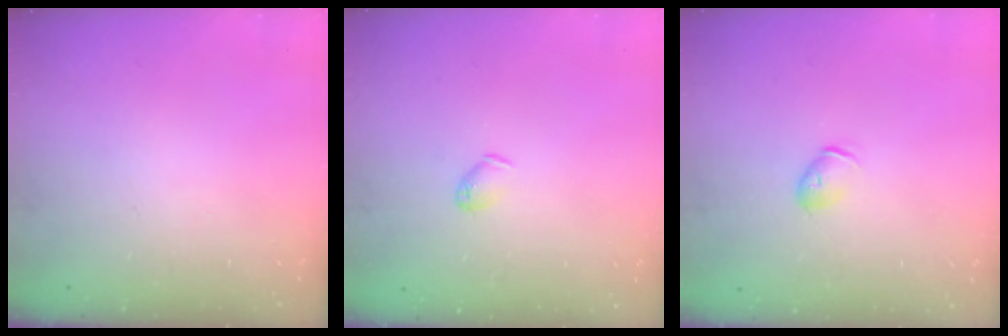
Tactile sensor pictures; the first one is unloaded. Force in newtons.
{"total": 4.1, "press": 4.0, "slide": 0.9}
{"total": 5.8, "press": 5.7, "slide": 1.1}